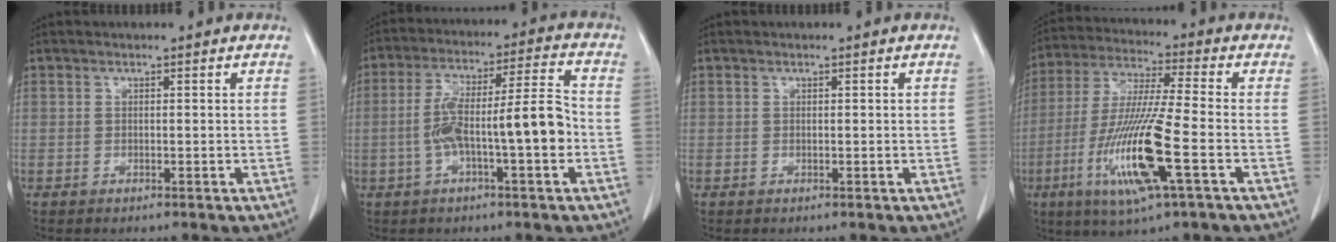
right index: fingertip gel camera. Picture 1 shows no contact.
{"total": 11.5, "force": [-2.5, 1.3, 11.2], "torque": [-0.196, 0.029, -0.041]}
{"total": 0.0}
{"total": 15.2, "force": [-5.0, 0.4, 14.3], "torque": [-0.295, -0.021, -0.095]}